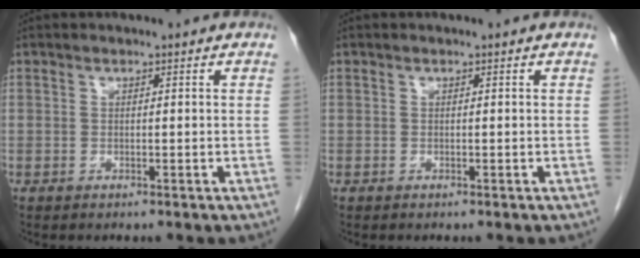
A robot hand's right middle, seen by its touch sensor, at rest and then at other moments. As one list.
[{"total": 0.0}]